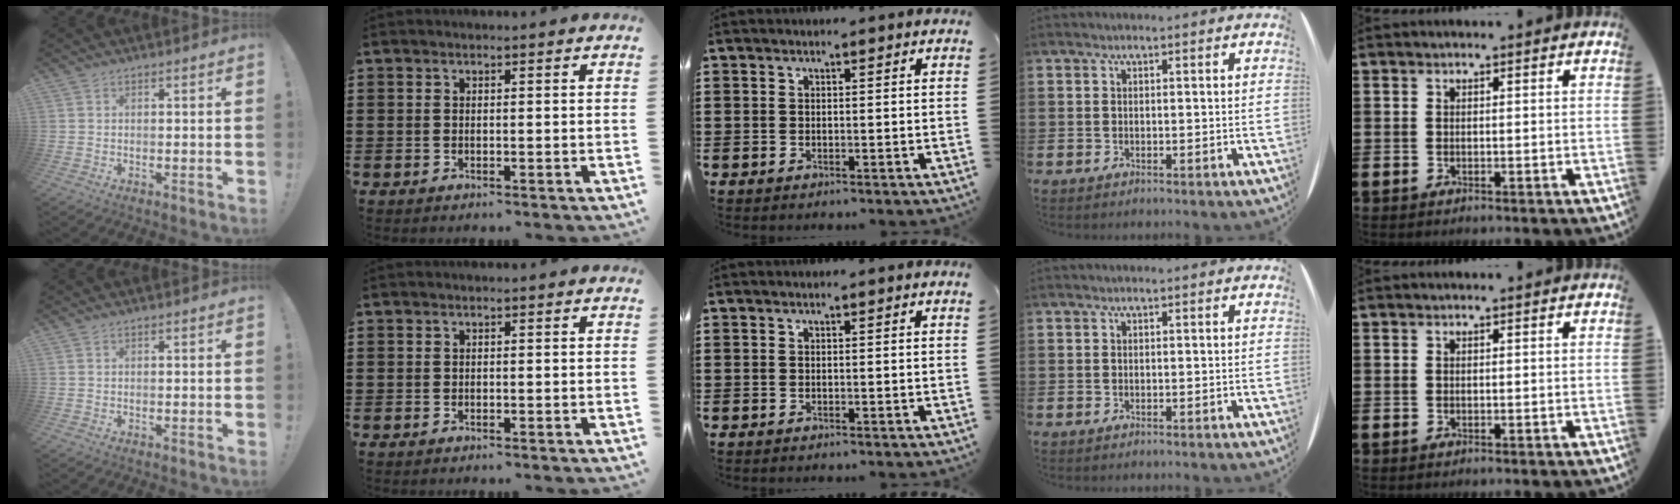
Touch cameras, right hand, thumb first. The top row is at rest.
{}